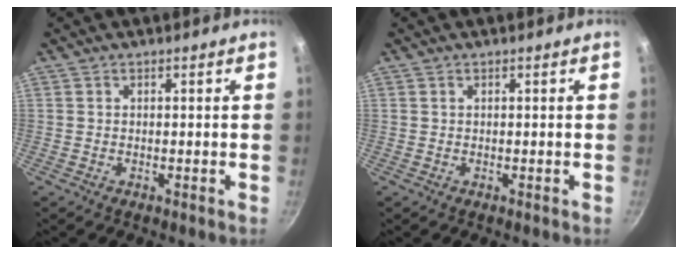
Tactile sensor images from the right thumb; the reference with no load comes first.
{"total": 0.0}